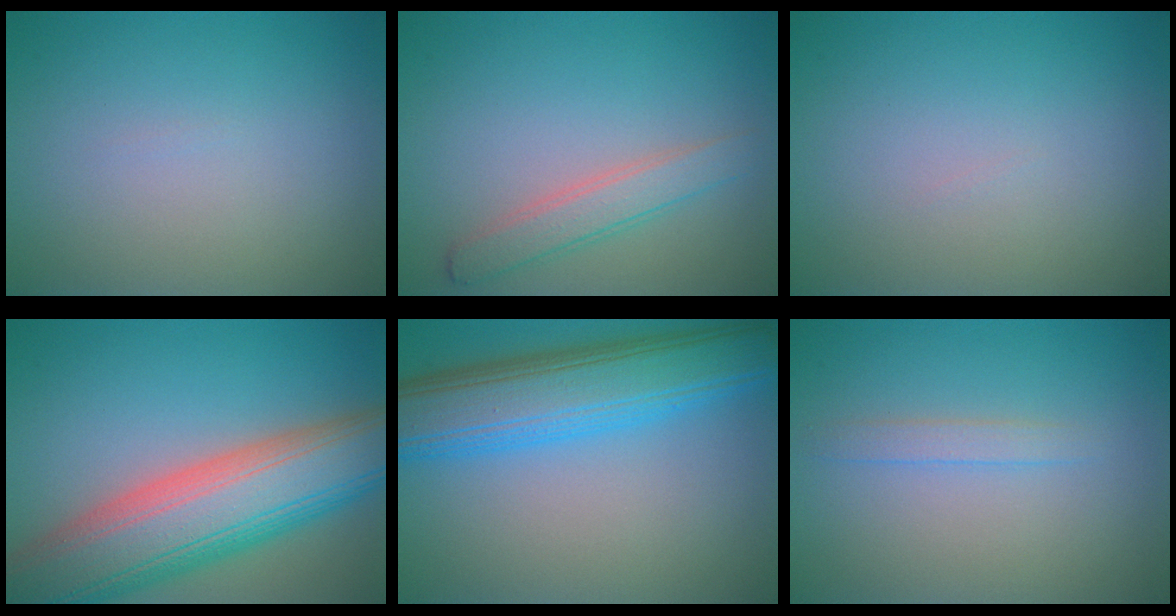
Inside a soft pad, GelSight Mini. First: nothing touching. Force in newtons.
{"total": 2.6, "press": 2.6, "slide": 0.1}
{"total": 0.0}
{"total": 12.5, "press": 12.4, "slide": 0.6}
{"total": 9.3, "press": 9.3, "slide": 0.2}
{"total": 1.2, "press": 1.2, "slide": 0.1}